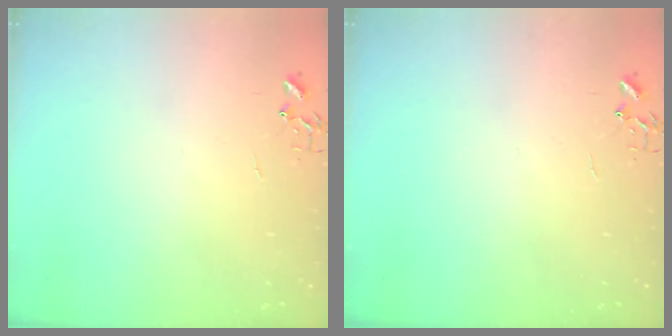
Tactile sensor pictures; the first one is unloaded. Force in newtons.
{"total": 0.0}